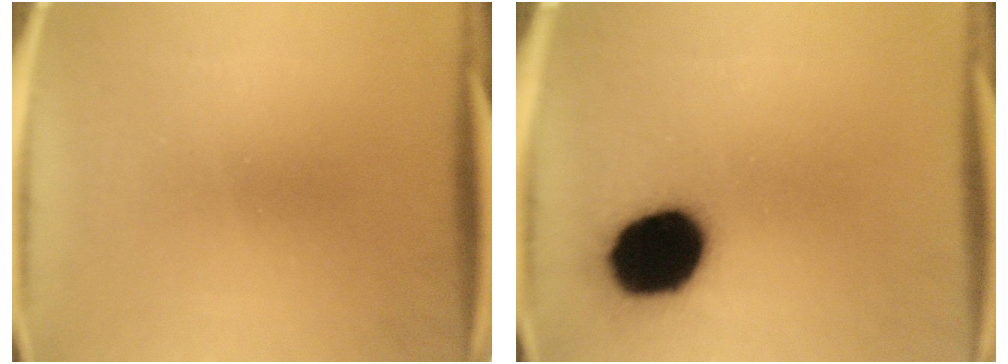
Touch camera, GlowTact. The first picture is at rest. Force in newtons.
{"total": 18.9}